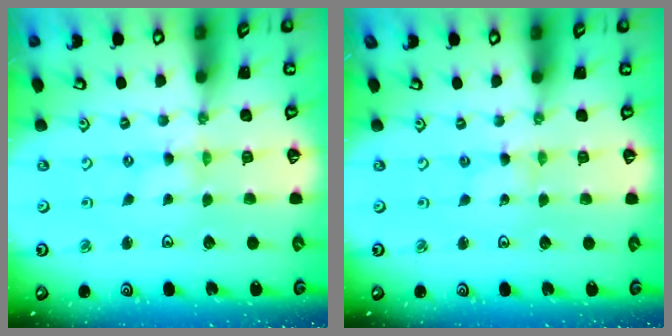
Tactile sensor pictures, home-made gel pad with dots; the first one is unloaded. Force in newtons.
{"total": 0.0}